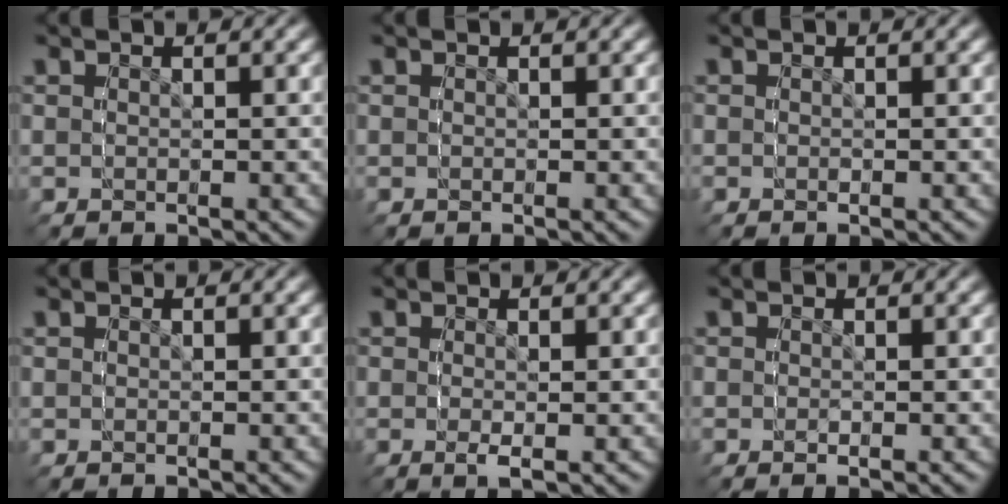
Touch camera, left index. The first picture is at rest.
{"total": 0.0}
{"total": 0.0}
{"total": 0.0}
{"total": 1.5, "force": [0.7, -1.1, -0.8], "torque": [0.012, 0.010, 0.008]}
{"total": 0.6, "force": [0.0, -0.4, -0.4], "torque": [0.005, 0.002, -0.002]}